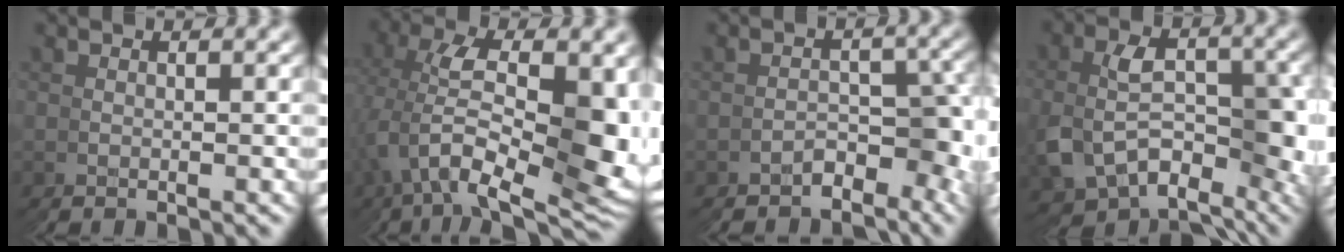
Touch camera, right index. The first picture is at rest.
{"total": 9.7, "force": [0.4, 3.7, 9.0], "torque": [-0.157, 0.003, 0.012]}
{"total": 6.1, "force": [-4.3, 3.0, 3.1], "torque": [-0.036, -0.022, -0.061]}
{"total": 11.7, "force": [-2.2, 8.1, 8.0], "torque": [-0.143, -0.045, -0.018]}